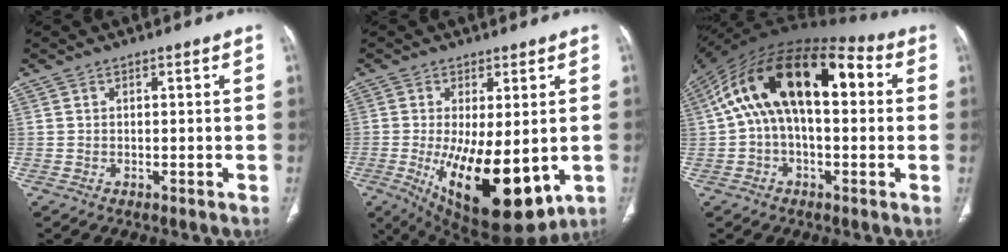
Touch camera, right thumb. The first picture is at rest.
{"total": 18.7, "force": [-3.8, 7.5, 16.7], "torque": [-0.264, -0.030, -0.030]}
{"total": 22.0, "force": [3.7, 11.3, 18.6], "torque": [-0.316, 0.053, 0.049]}